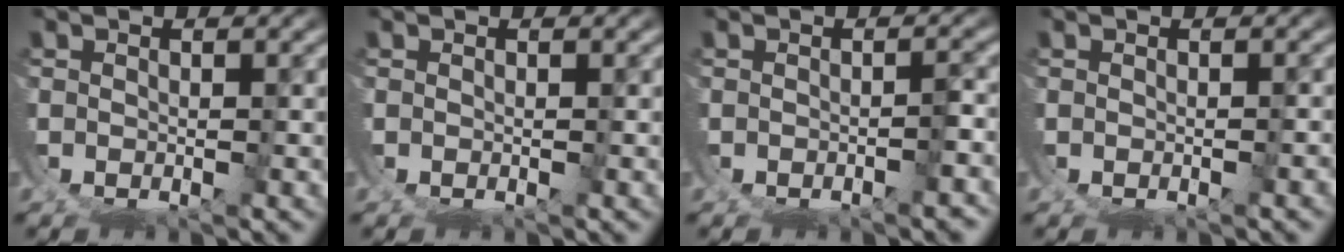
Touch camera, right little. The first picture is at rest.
{"total": 0.0}
{"total": 1.2, "force": [-0.9, -0.4, 0.7], "torque": [-0.009, 0.003, -0.014]}
{"total": 0.5, "force": [-0.4, 0.0, 0.3], "torque": [-0.007, 0.002, -0.005]}